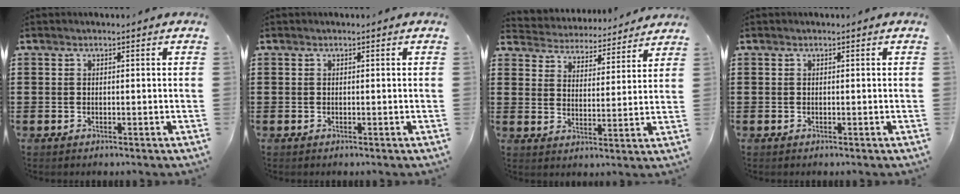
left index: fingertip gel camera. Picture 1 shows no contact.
{"total": 0.0}
{"total": 4.2, "force": [4.2, 0.0, -0.6], "torque": [-0.015, -0.036, 0.069]}
{"total": 0.0}